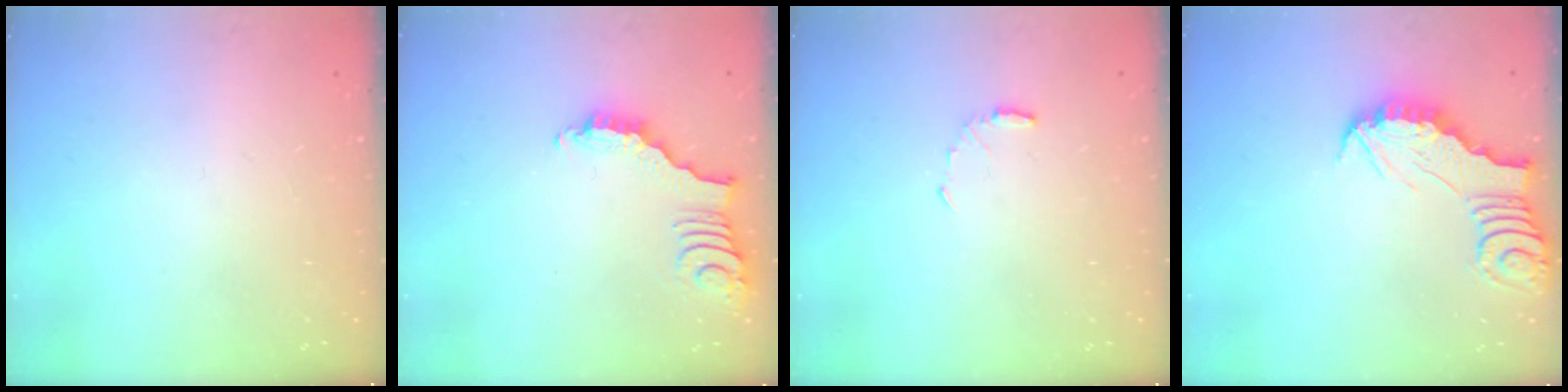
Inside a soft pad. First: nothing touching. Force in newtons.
{"total": 3.3, "press": 3.2, "slide": 0.5}
{"total": 3.7, "press": 3.7, "slide": 0.3}
{"total": 3.0, "press": 3.0, "slide": 0.3}